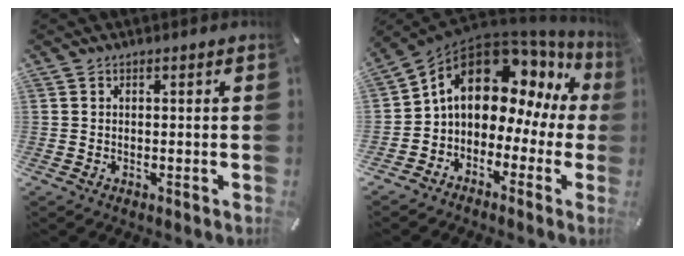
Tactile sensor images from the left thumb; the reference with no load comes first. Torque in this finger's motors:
{"motor_torque": [1.39, 2.65, 1.64, -1.13, 0.46]}